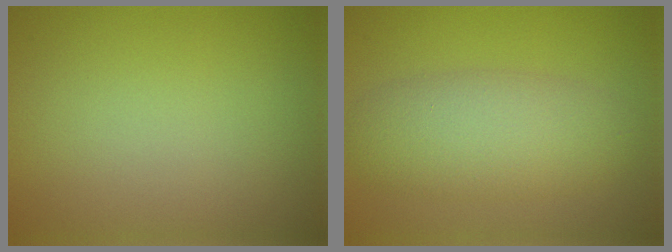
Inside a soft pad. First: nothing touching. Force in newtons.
{"total": 5.3, "press": 5.3, "slide": 0.4}